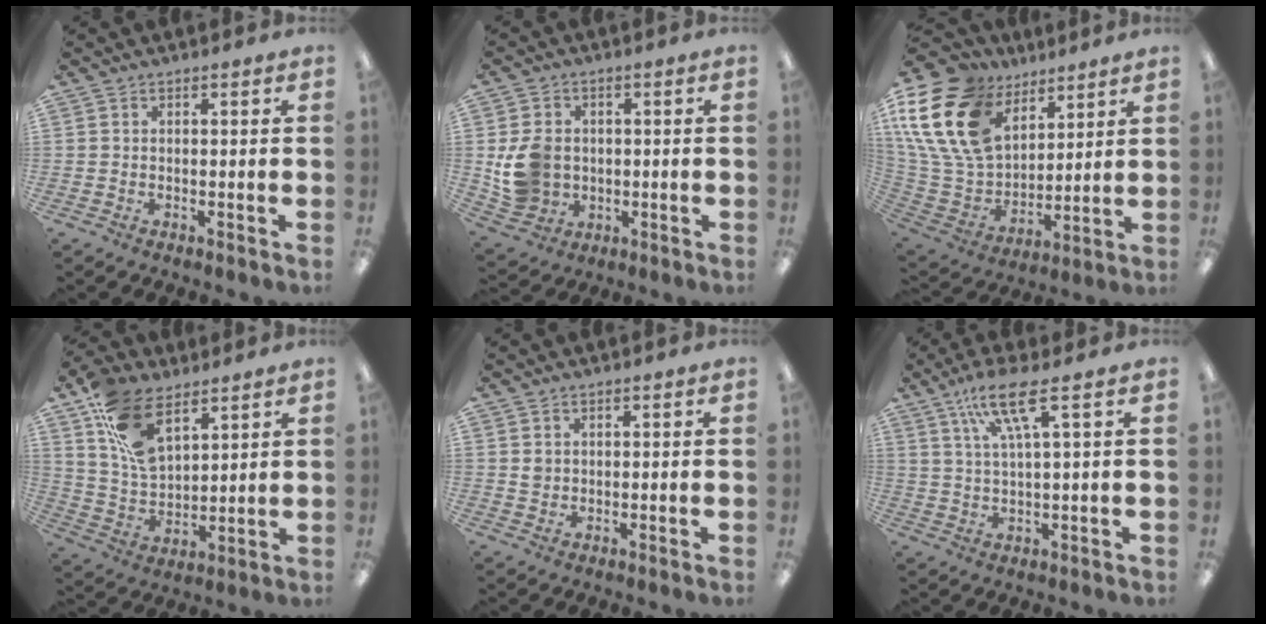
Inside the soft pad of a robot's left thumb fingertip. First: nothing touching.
{"total": 9.8, "force": [-0.2, 8.6, 4.8], "torque": [-0.105, 0.015, 0.005]}
{"total": 22.2, "force": [11.0, 14.9, 12.2], "torque": [-0.288, -0.056, 0.203]}
{"total": 14.9, "force": [8.5, 8.2, 9.1], "torque": [-0.176, -0.021, 0.165]}
{"total": 1.8, "force": [0.6, 1.6, 0.4], "torque": [-0.001, 0.000, 0.009]}
{"total": 5.8, "force": [3.1, 1.1, 4.8], "torque": [-0.102, 0.003, 0.052]}